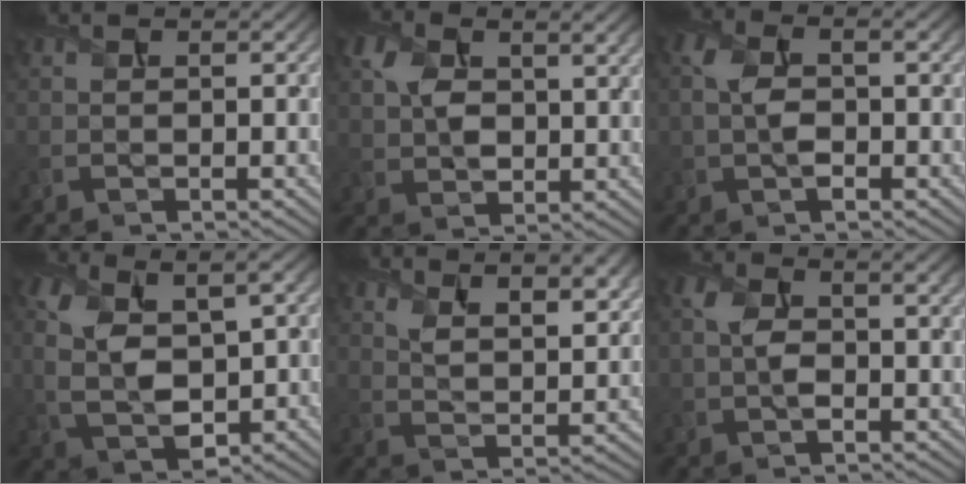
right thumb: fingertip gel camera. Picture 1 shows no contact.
{"total": 6.5, "force": [2.1, 3.8, 4.8], "torque": [-0.107, 0.000, 0.037]}
{"total": 4.4, "force": [-0.2, 2.2, 3.8], "torque": [-0.090, 0.002, -0.006]}
{"total": 9.6, "force": [0.8, 5.4, 7.9], "torque": [-0.194, -0.008, 0.023]}
{"total": 9.7, "force": [6.1, 3.8, 6.6], "torque": [-0.114, 0.002, 0.099]}
{"total": 5.2, "force": [0.4, 2.5, 4.5], "torque": [-0.101, 0.002, 0.005]}